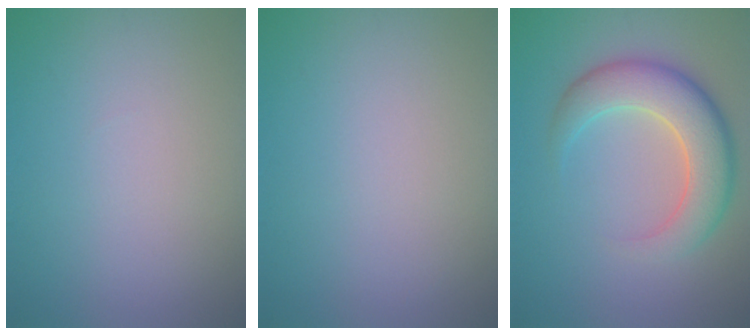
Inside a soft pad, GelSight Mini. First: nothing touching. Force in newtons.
{"total": 0.0}
{"total": 6.8, "press": 6.8, "slide": 0.6}